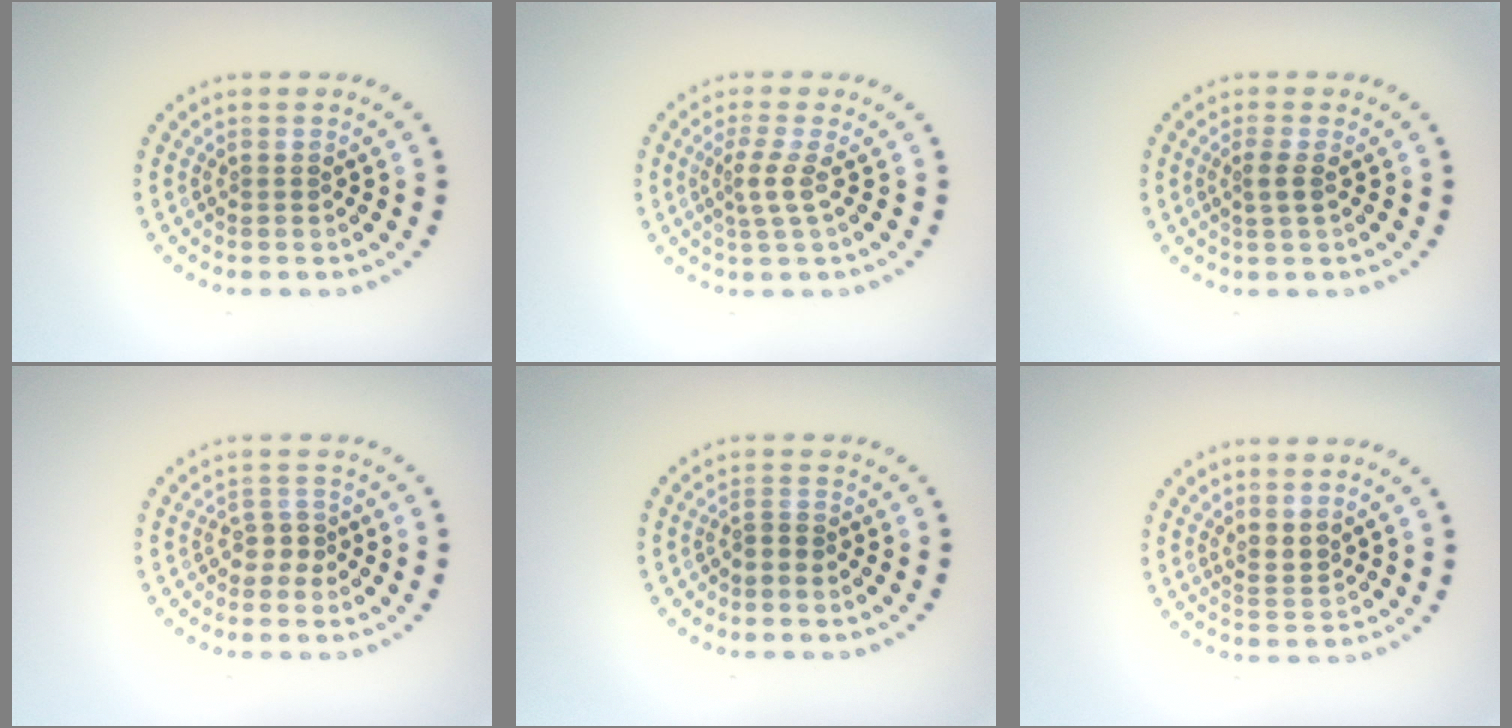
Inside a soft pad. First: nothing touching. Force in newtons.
{"total": 2.1, "press": 1.4, "slide": 1.5}
{"total": 1.3, "press": 1.1, "slide": 0.8}
{"total": 1.6, "press": 1.2, "slide": 1.1}
{"total": 1.0, "press": 0.7, "slide": 0.7}
{"total": 1.7, "press": 1.3, "slide": 1.2}